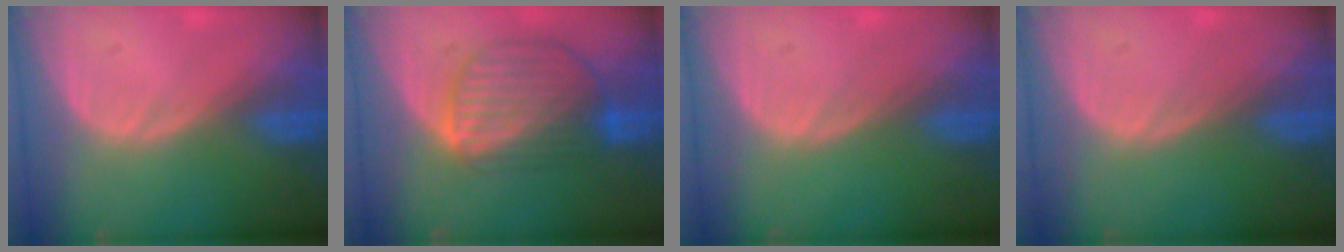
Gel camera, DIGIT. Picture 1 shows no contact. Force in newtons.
{"total": 9.1, "press": 7.8, "slide": 4.7}
{"total": 0.0}
{"total": 0.0}